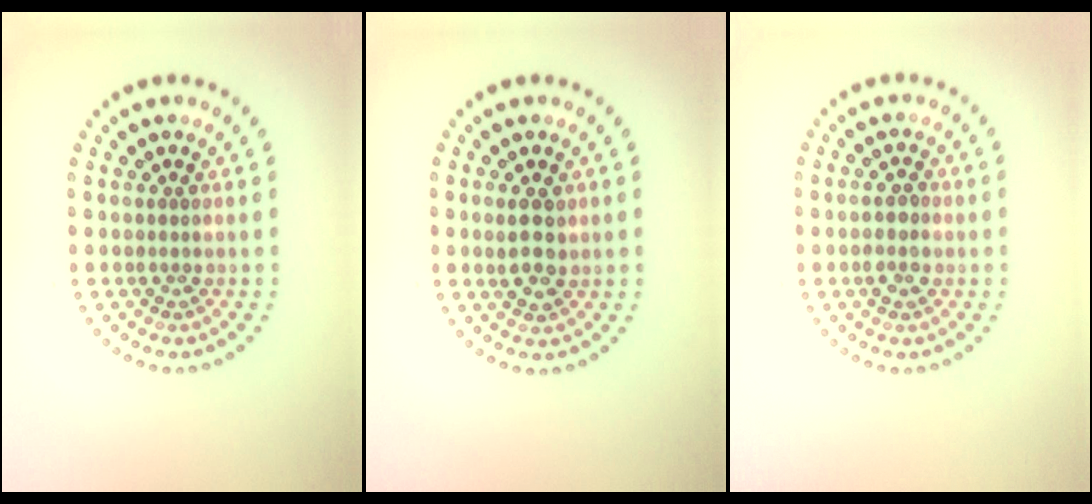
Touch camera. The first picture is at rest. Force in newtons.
{"total": 2.6, "press": 2.5, "slide": 0.6}
{"total": 1.9, "press": 1.9, "slide": 0.1}